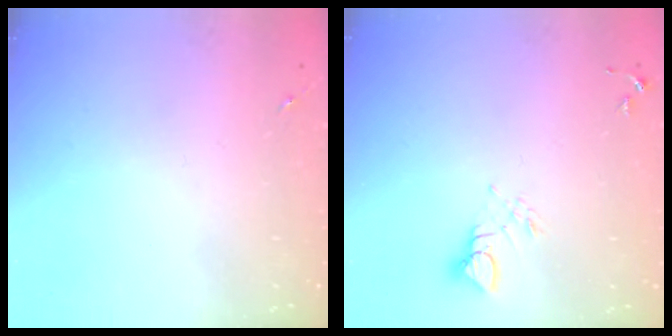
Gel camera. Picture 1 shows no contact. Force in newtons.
{"total": 3.8, "press": 3.8, "slide": 0.3}